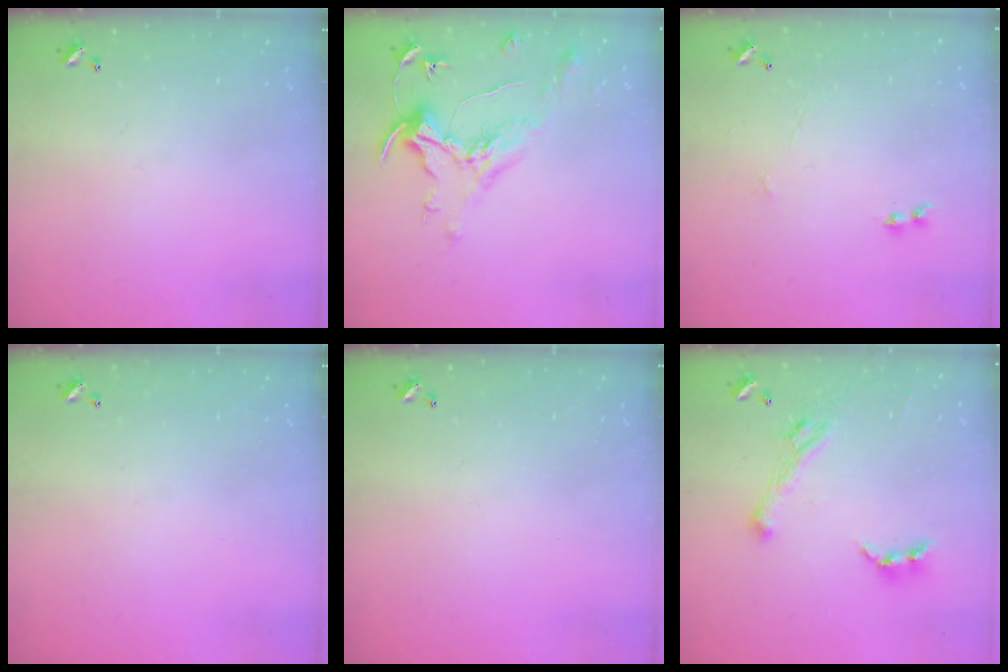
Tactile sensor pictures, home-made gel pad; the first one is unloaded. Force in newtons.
{"total": 1.6, "press": 1.4, "slide": 0.7}
{"total": 1.6, "press": 1.3, "slide": 0.9}
{"total": 0.0}
{"total": 0.0}
{"total": 5.1, "press": 5.0, "slide": 1.0}